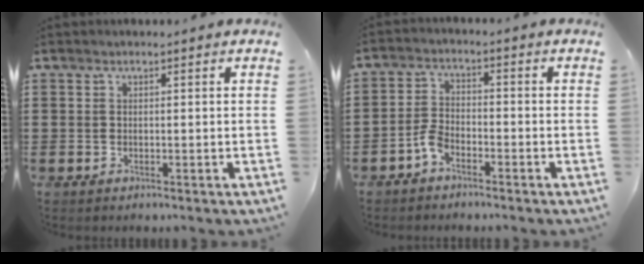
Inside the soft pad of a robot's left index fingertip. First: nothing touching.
{"total": 3.6, "force": [-2.6, 1.5, 1.9], "torque": [-0.050, 0.004, -0.055]}